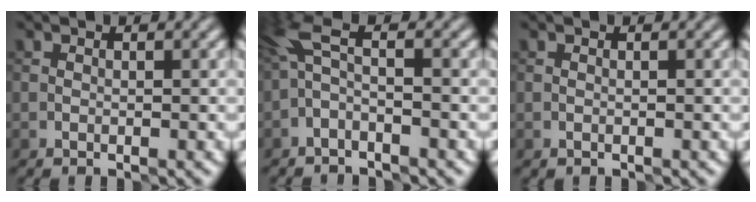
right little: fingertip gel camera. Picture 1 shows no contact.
{"total": 2.3, "force": [-0.8, 0.7, 2.0], "torque": [-0.049, 0.011, -0.025]}
{"total": 0.0}